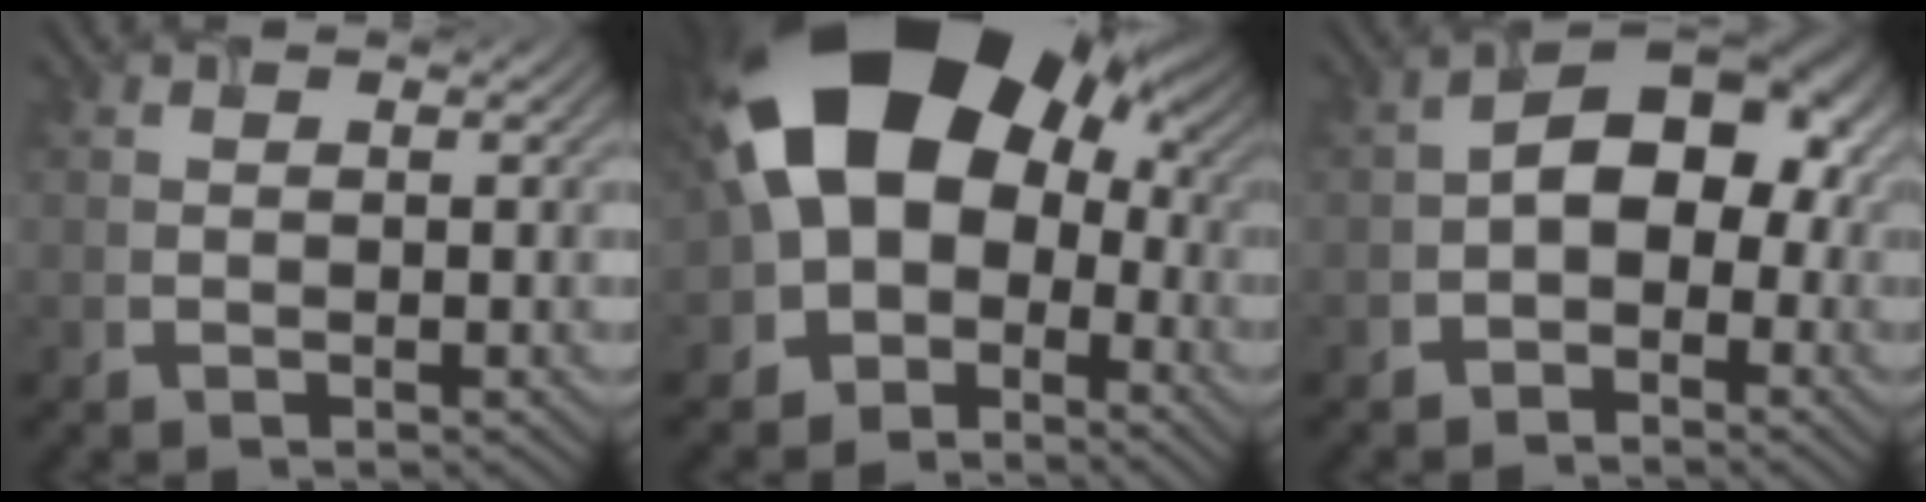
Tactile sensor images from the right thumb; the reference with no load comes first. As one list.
[{"total": 17.3, "force": [0.0, 12.7, 11.7], "torque": [-0.186, -0.014, 0.015]}, {"total": 7.6, "force": [-0.8, 4.9, 5.8], "torque": [-0.078, 0.013, -0.023]}]